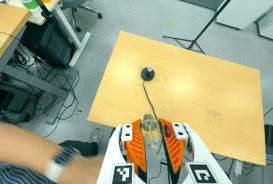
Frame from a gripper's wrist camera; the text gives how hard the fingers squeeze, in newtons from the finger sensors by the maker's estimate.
{"total": 22.6, "left": 24.3, "right": 21.0}